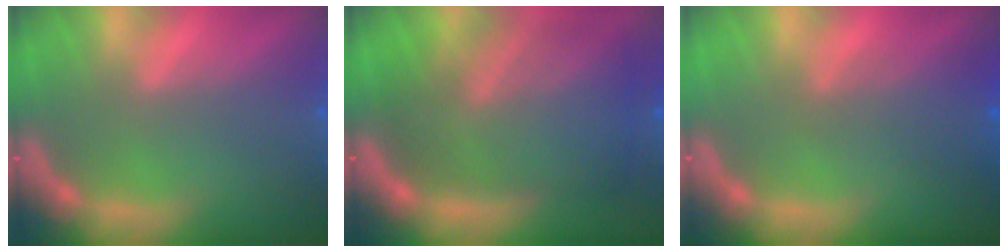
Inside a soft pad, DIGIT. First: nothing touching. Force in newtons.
{"total": 10.0}
{"total": 3.0}